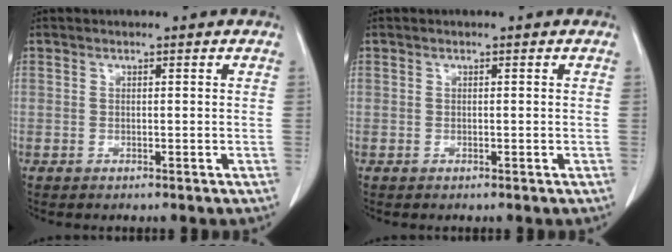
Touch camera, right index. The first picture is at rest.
{"total": 0.0}